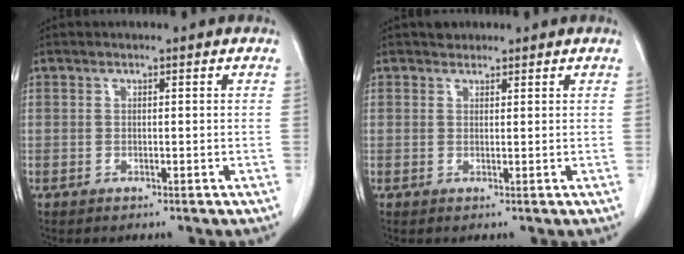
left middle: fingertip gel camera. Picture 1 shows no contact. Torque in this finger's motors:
{"motor_torque": [-0.09, 0.10, -0.06, -0.01]}